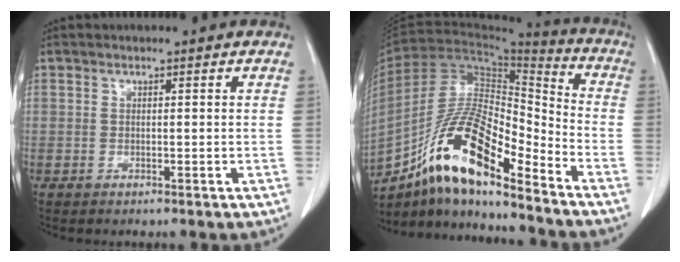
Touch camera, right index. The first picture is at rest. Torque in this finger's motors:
{"motor_torque": [1.09, -1.05, 0.66, 0.16]}